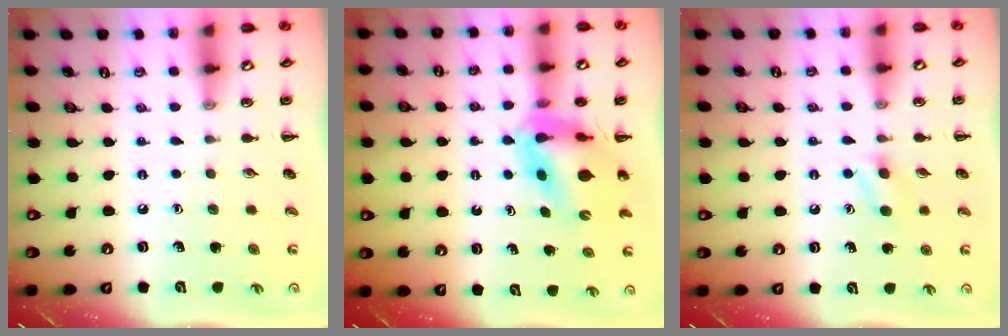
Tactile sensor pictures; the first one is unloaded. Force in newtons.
{"total": 8.0, "press": 7.7, "slide": 2.3}
{"total": 4.4, "press": 4.1, "slide": 1.6}